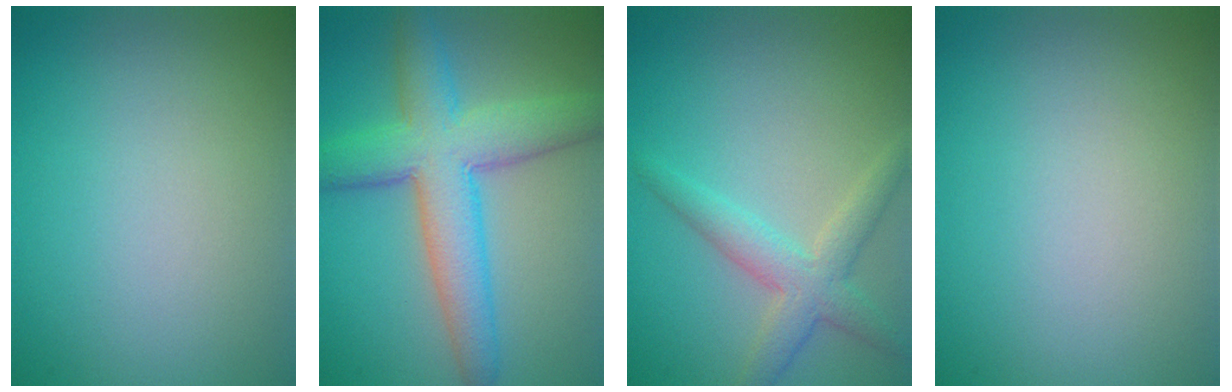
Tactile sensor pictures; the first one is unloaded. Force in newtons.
{"total": 7.6, "press": 7.6, "slide": 0.1}
{"total": 3.5, "press": 3.5, "slide": 0.2}
{"total": 0.0}